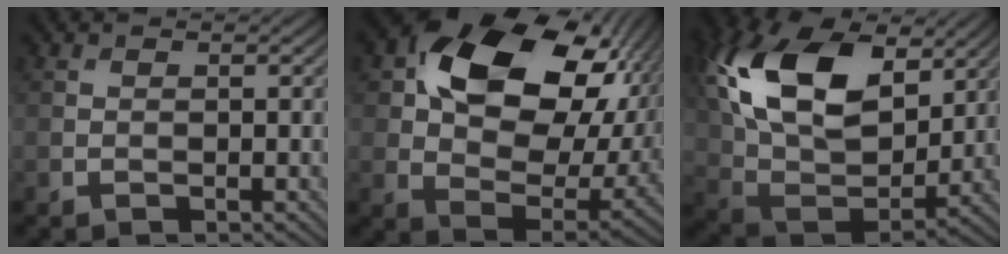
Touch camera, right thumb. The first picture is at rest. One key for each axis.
{"total": 17.7, "fx": 5.5, "fy": 11.9, "fz": 11.8, "tx": -0.194, "ty": -0.007, "tz": 0.108}
{"total": 18.0, "fx": 6.9, "fy": 10.8, "fz": 12.7, "tx": -0.281, "ty": 0.025, "tz": 0.122}